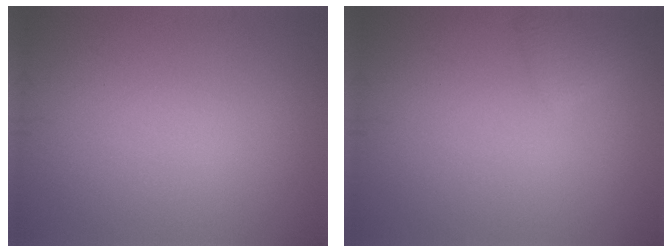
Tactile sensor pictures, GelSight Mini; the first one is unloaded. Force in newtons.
{"total": 1.4, "press": 1.4, "slide": 0.1}